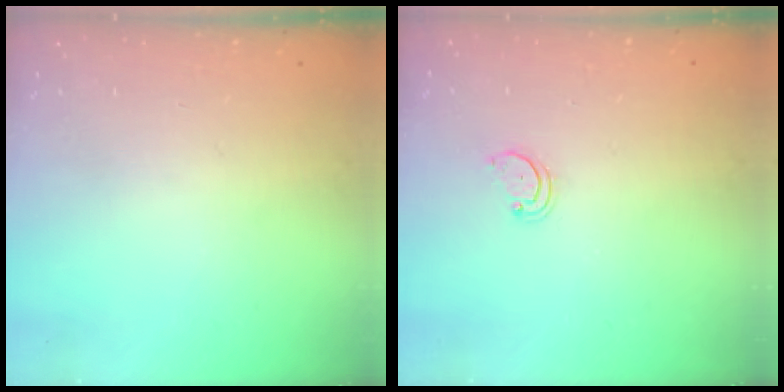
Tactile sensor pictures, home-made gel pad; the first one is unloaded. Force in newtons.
{"total": 2.2, "press": 2.2, "slide": 0.2}